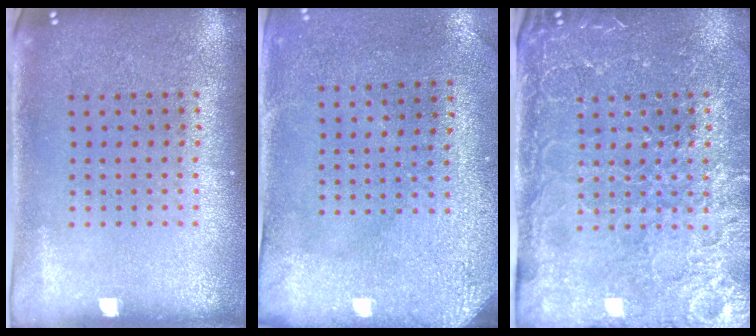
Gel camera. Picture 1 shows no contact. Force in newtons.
{"total": 3.0, "press": 2.4, "slide": 1.7}
{"total": 4.2, "press": 4.0, "slide": 1.5}